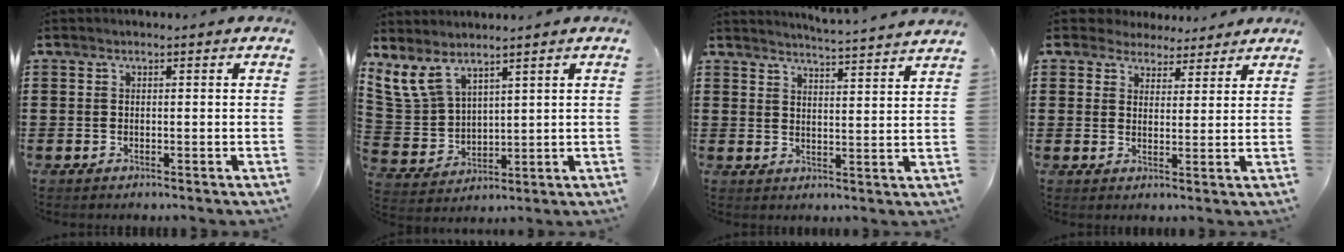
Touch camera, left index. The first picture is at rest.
{"total": 7.3, "force": [5.2, 3.5, 3.7], "torque": [-0.099, -0.012, 0.099]}
{"total": 4.1, "force": [3.9, -1.0, 0.2], "torque": [-0.020, -0.028, 0.067]}
{"total": 3.7, "force": [3.4, 1.6, 0.0], "torque": [-0.016, 0.000, 0.064]}